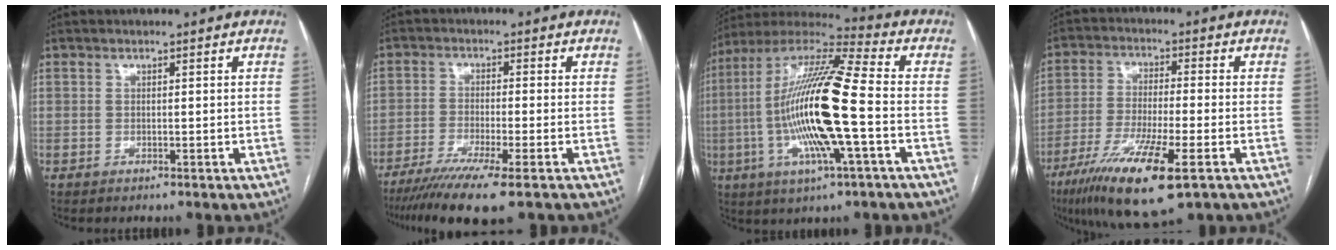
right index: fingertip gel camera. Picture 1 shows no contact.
{"total": 10.4, "force": [-7.4, 0.0, 7.4], "torque": [-0.118, -0.025, -0.117]}
{"total": 19.6, "force": [-3.1, 1.6, 19.3], "torque": [-0.386, -0.004, -0.063]}
{"total": 14.2, "force": [-7.6, 1.6, 11.9], "torque": [-0.230, -0.035, -0.130]}